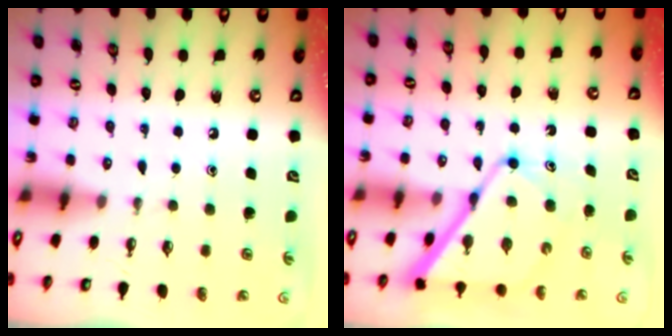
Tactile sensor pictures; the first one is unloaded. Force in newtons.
{"total": 12.4, "press": 12.3, "slide": 1.2}